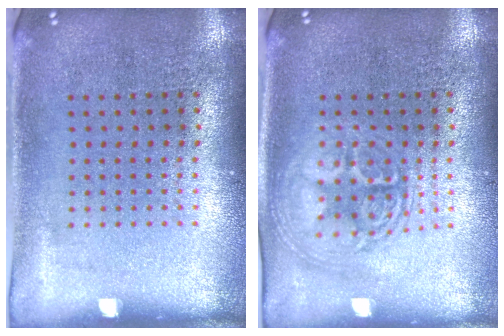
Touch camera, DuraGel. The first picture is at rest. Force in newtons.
{"total": 2.8, "press": 2.8, "slide": 0.4}